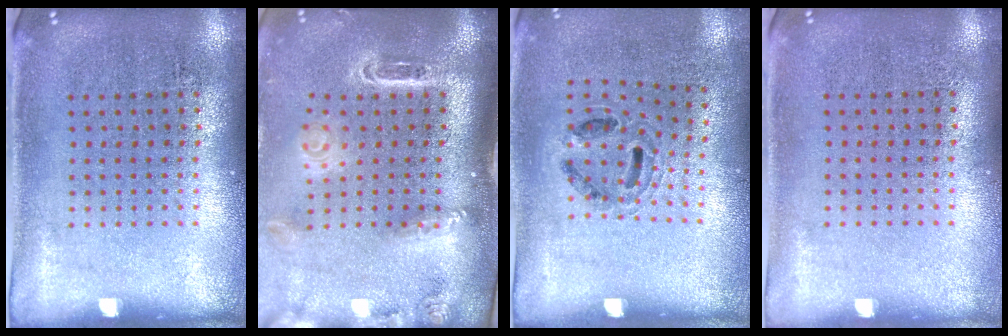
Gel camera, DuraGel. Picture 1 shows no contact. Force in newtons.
{"total": 2.8, "press": 2.0, "slide": 1.9}
{"total": 0.8, "press": 0.8, "slide": 0.3}
{"total": 0.0}